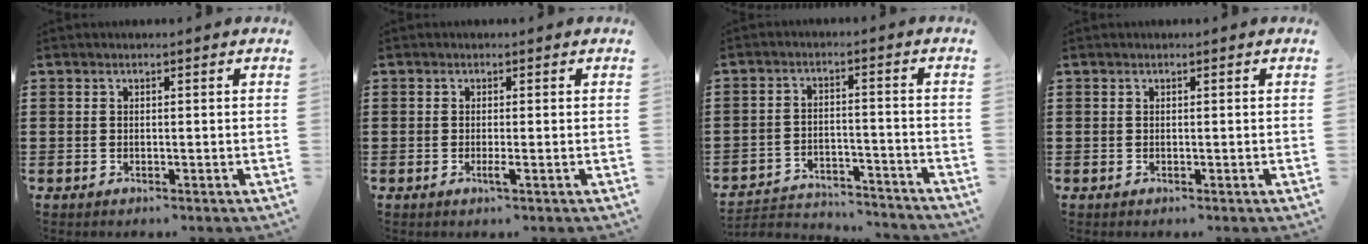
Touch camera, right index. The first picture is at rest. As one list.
[{"total": 1.4, "force": [-0.5, 0.0, 1.3], "torque": [-0.031, -0.007, -0.012]}, {"total": 4.0, "force": [-3.9, 0.6, 0.6], "torque": [-0.015, 0.007, -0.080]}, {"total": 0.0}]